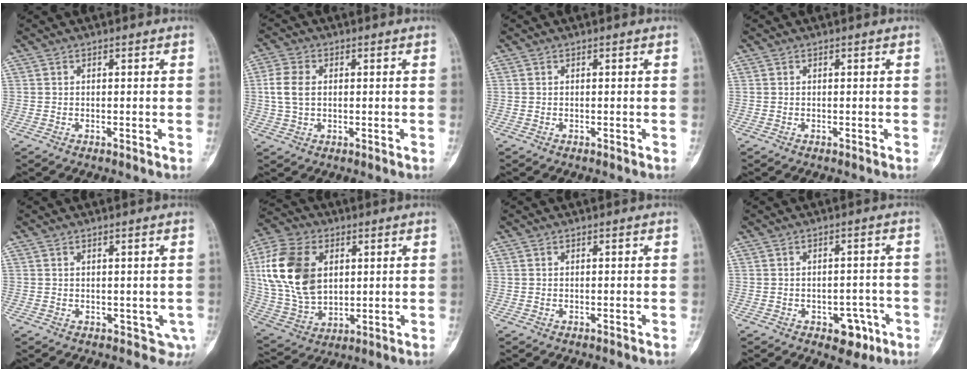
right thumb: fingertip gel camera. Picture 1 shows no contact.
{"total": 5.9, "force": [0.7, 3.9, 4.4], "torque": [-0.101, 0.007, 0.014]}
{"total": 0.0}
{"total": 0.0}
{"total": 3.2, "force": [0.4, 2.1, 2.4], "torque": [-0.017, -0.008, 0.016]}
{"total": 19.0, "force": [4.2, 12.7, 13.5], "torque": [-0.269, -0.003, 0.086]}
{"total": 0.0}
{"total": 5.9, "force": [-2.7, 3.8, 3.6], "torque": [-0.015, 0.020, -0.028]}